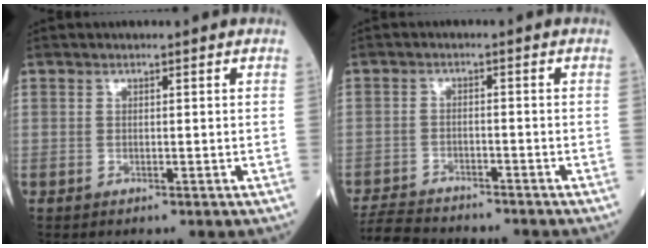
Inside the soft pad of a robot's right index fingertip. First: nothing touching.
{"total": 7.3, "force": [-7.1, 1.3, 1.5], "torque": [-0.023, -0.012, -0.116]}